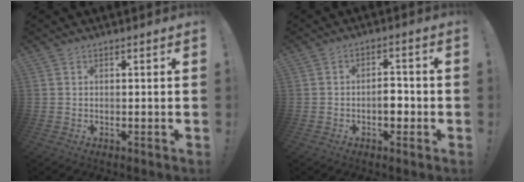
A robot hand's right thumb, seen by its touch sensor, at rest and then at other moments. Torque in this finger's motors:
{"motor_torque": [-0.04, 0.11, 0.30, -0.11, 0.00]}